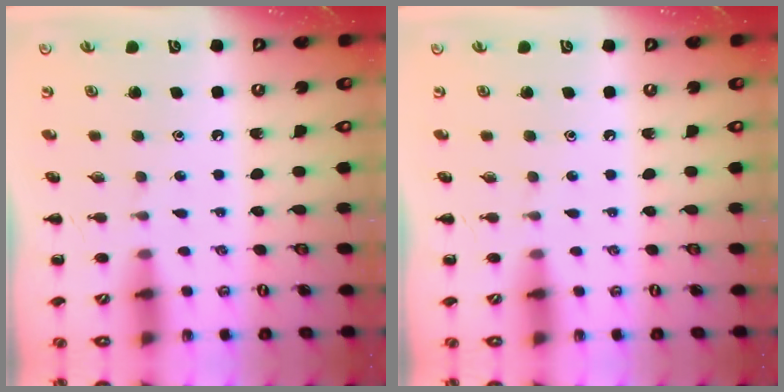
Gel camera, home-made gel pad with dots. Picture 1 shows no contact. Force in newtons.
{"total": 0.0}